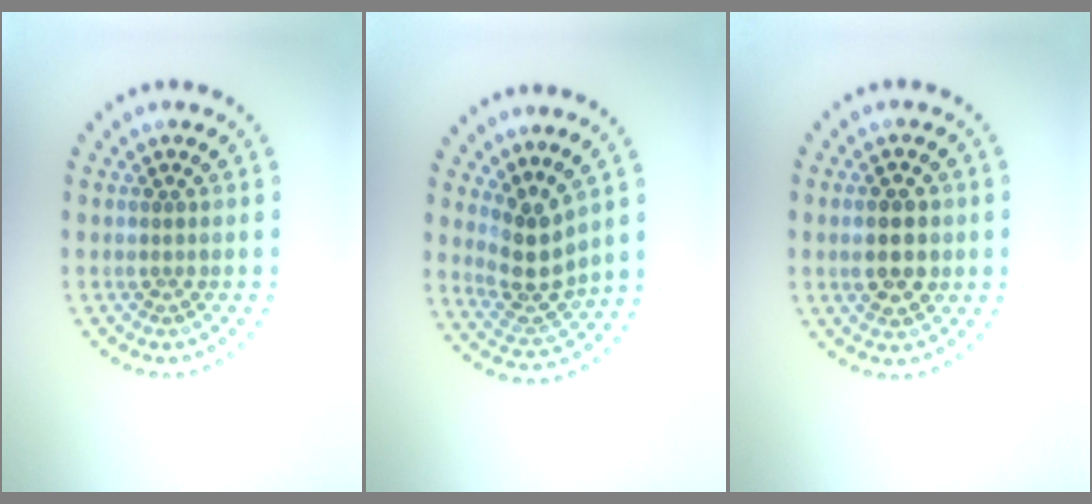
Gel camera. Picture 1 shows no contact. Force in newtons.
{"total": 3.5, "press": 2.8, "slide": 2.0}
{"total": 4.4, "press": 4.4, "slide": 0.2}